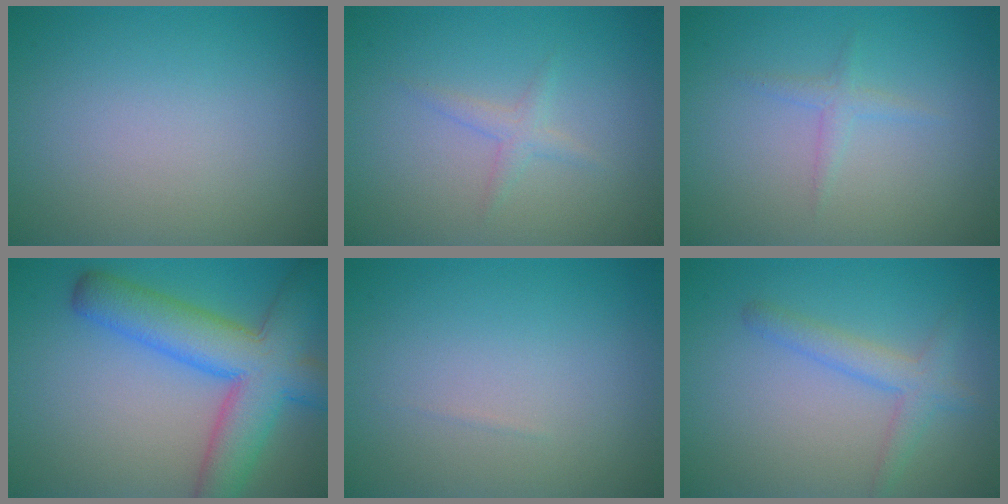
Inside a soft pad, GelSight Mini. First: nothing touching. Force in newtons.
{"total": 1.3, "press": 1.3, "slide": 0.1}
{"total": 1.2, "press": 1.2, "slide": 0.1}
{"total": 9.1, "press": 9.1, "slide": 0.4}
{"total": 0.0}
{"total": 2.0, "press": 2.0, "slide": 0.1}